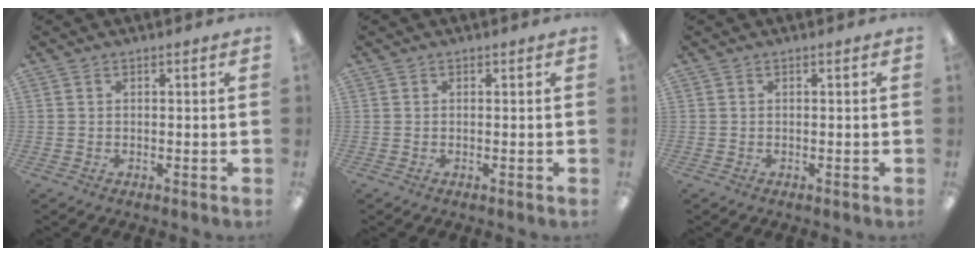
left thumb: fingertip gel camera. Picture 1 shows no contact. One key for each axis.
{"total": 0.0}
{"total": 0.0}